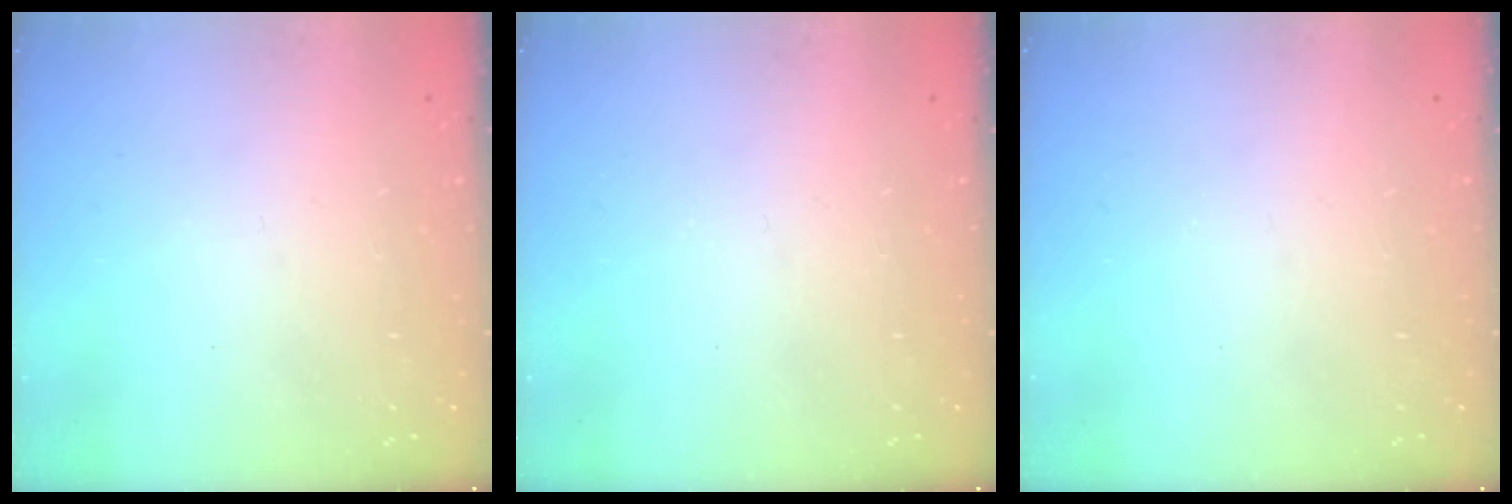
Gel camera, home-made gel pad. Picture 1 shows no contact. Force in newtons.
{"total": 0.0}
{"total": 0.0}